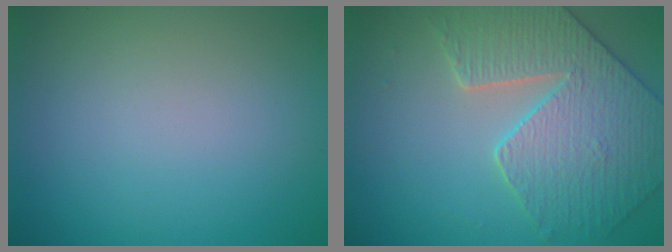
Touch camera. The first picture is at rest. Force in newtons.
{"total": 4.8, "press": 4.7, "slide": 0.8}